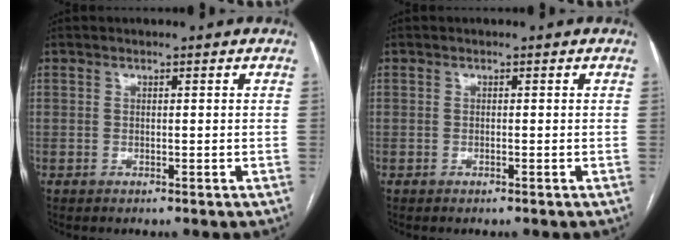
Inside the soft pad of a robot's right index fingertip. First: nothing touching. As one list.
[{"total": 0.0}]